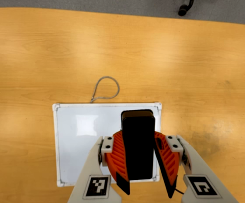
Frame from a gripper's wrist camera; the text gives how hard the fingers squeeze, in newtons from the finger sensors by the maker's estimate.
{"total": 7.9, "left": 8.7, "right": 7.2}